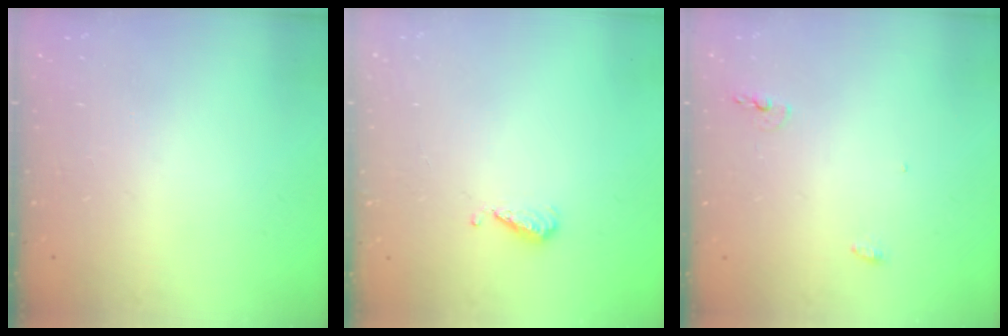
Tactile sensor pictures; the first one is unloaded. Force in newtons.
{"total": 4.8, "press": 4.7, "slide": 0.9}
{"total": 4.3, "press": 4.2, "slide": 0.9}